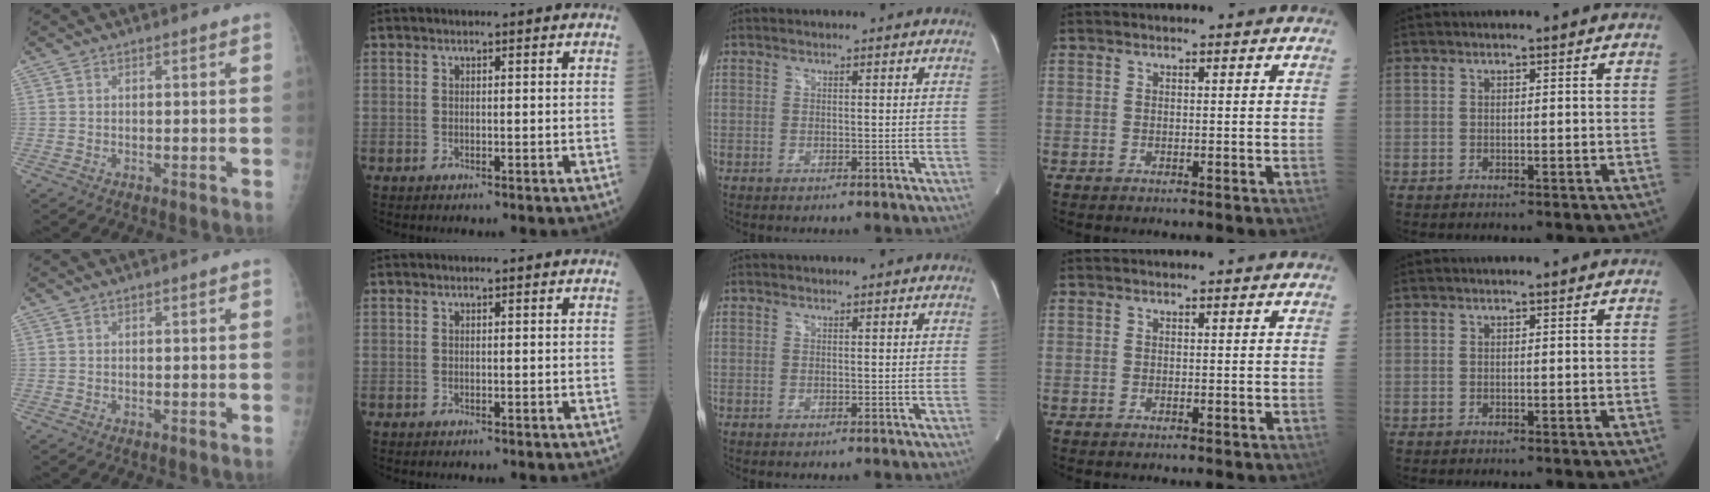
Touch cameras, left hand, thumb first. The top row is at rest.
{}